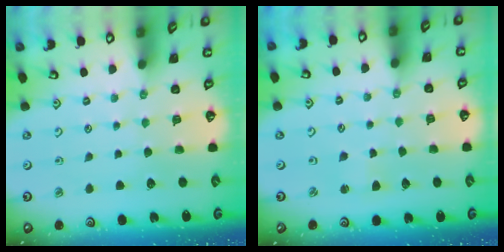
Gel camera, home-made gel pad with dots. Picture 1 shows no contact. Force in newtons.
{"total": 1.2, "press": 1.1, "slide": 0.1}